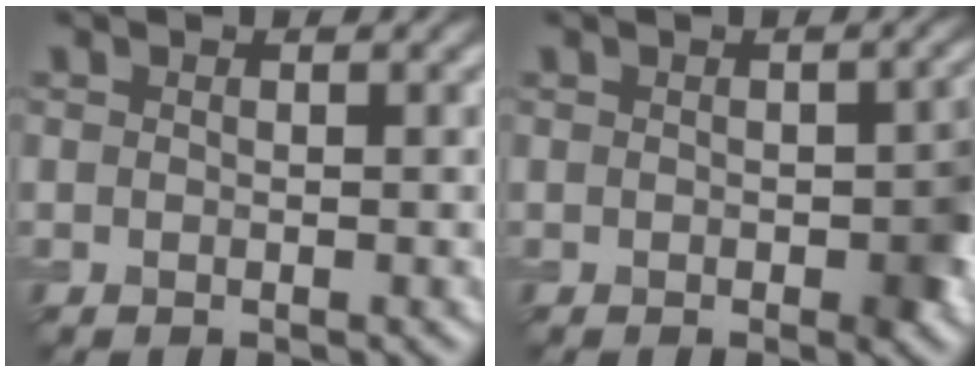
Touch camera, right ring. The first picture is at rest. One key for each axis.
{"total": 3.4, "fx": -0.5, "fy": 1.5, "fz": 3.0, "tx": -0.035, "ty": 0.000, "tz": -0.005}